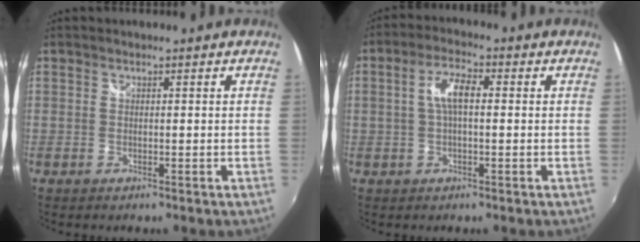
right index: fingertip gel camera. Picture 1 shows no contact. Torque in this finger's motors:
{"motor_torque": [0.18, 0.17, 0.24, 0.09]}